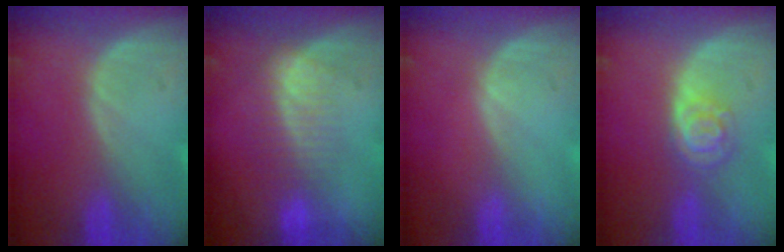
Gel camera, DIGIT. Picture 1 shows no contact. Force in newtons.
{"total": 7.1, "press": 6.1, "slide": 3.7}
{"total": 0.0}
{"total": 4.5, "press": 4.1, "slide": 1.8}